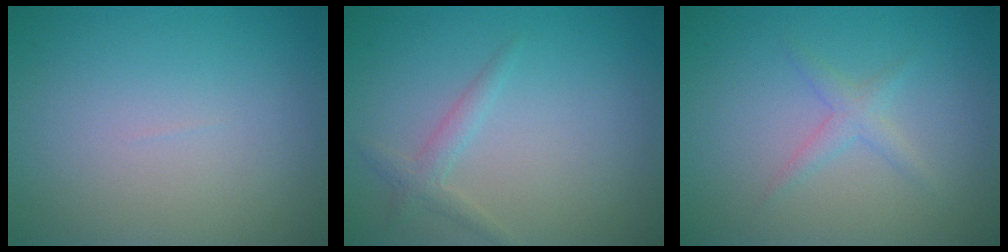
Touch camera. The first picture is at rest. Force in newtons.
{"total": 1.6, "press": 1.6, "slide": 0.1}
{"total": 1.4, "press": 1.4, "slide": 0.1}